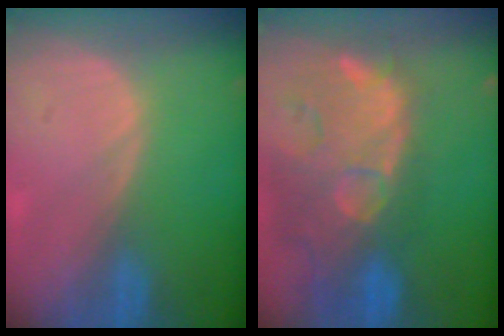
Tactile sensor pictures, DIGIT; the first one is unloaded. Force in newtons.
{"total": 14.6, "press": 11.8, "slide": 8.6}